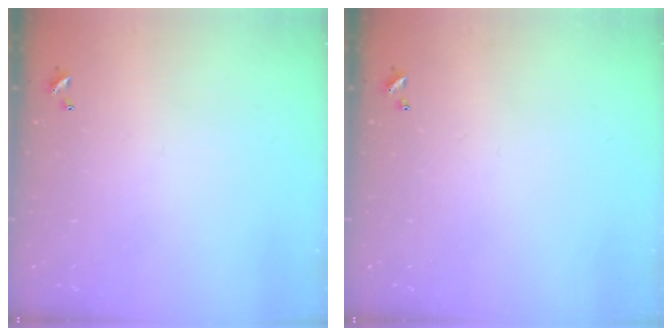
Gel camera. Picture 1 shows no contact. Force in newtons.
{"total": 0.0}